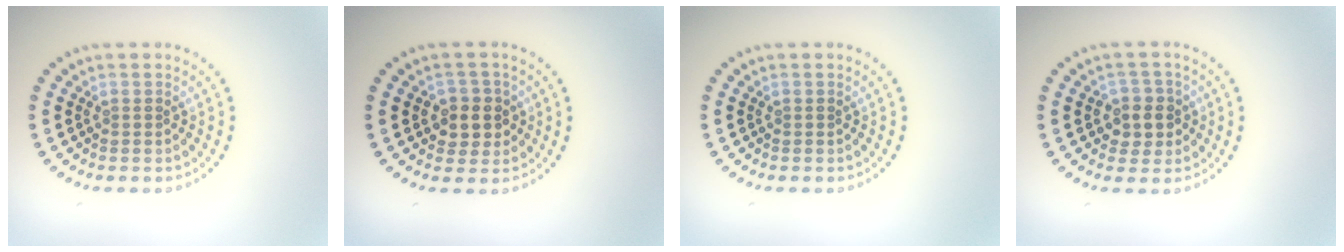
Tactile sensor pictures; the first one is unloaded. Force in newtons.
{"total": 2.8, "press": 2.7, "slide": 0.9}
{"total": 0.0}
{"total": 2.7, "press": 2.5, "slide": 0.9}